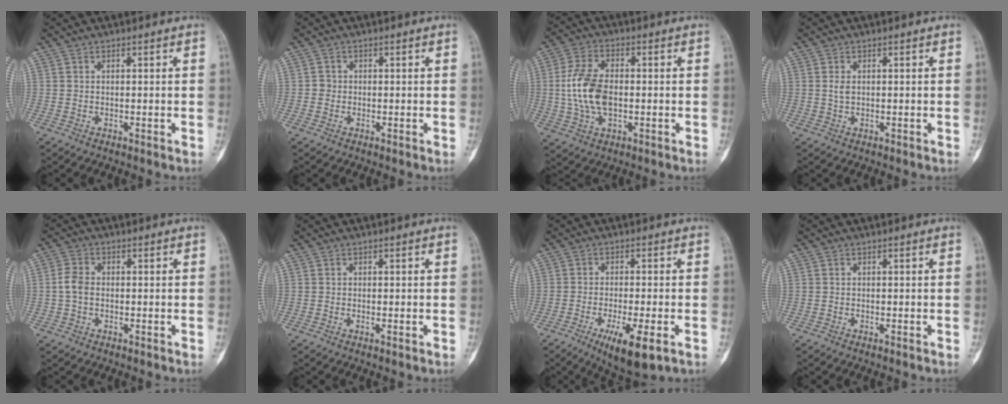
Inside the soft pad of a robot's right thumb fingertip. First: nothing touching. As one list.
[{"total": 1.3, "force": [-0.2, 1.2, 0.2], "torque": [0.004, 0.005, -0.006]}, {"total": 10.9, "force": [-0.5, 6.3, 8.8], "torque": [-0.179, 0.009, -0.011]}, {"total": 2.1, "force": [-0.1, 1.2, 1.7], "torque": [-0.036, 0.002, -0.004]}, {"total": 3.6, "force": [-0.6, 2.5, 2.5], "torque": [-0.052, 0.008, -0.019]}, {"total": 0.6, "force": [-0.1, 0.1, 0.6], "torque": [-0.007, 0.000, -0.001]}, {"total": 9.5, "force": [-4.1, 2.3, 8.2], "torque": [-0.134, -0.010, -0.061]}, {"total": 0.0}]